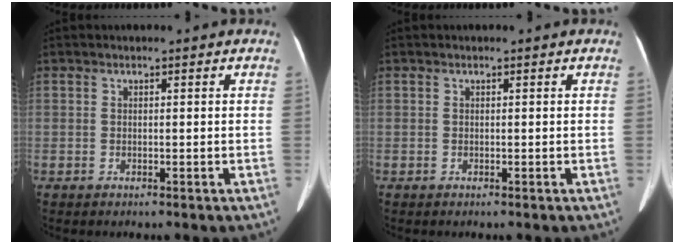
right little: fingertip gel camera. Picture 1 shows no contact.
{"total": 0.0}